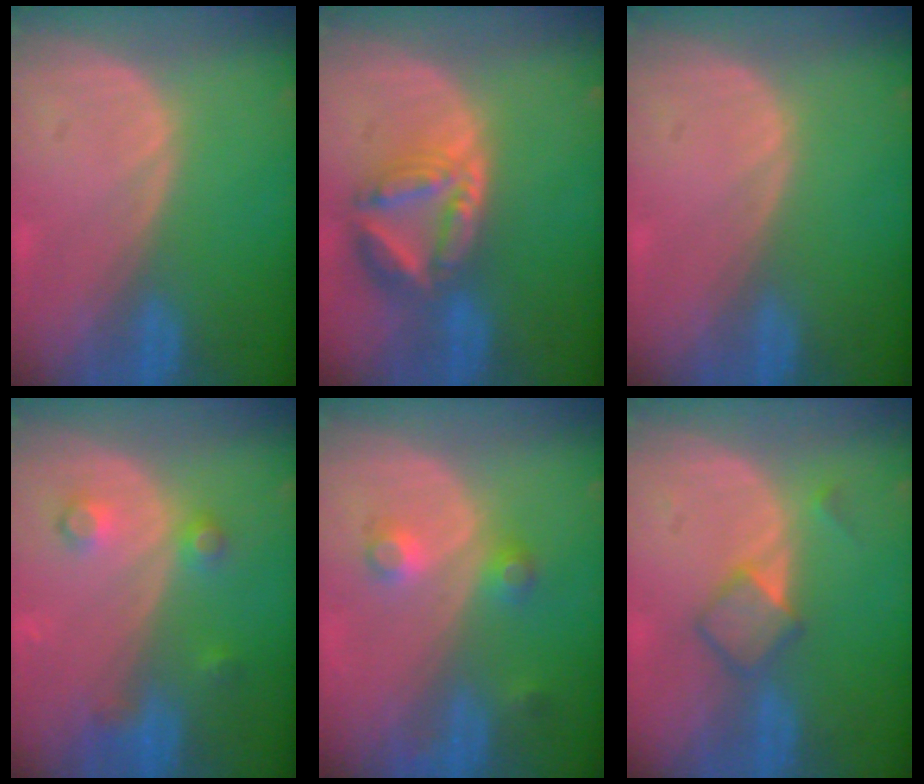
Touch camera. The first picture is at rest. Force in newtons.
{"total": 8.1, "press": 7.0, "slide": 4.0}
{"total": 0.0}
{"total": 4.0, "press": 3.6, "slide": 1.8}
{"total": 3.8, "press": 3.4, "slide": 1.6}
{"total": 3.9, "press": 3.8, "slide": 0.3}